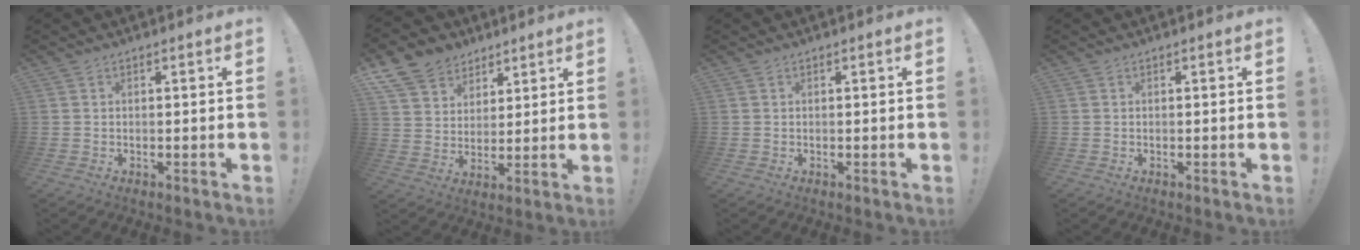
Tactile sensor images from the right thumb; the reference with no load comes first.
{"total": 10.9, "force": [7.4, 7.8, 2.2], "torque": [-0.040, -0.053, 0.148]}
{"total": 0.0}
{"total": 0.0}